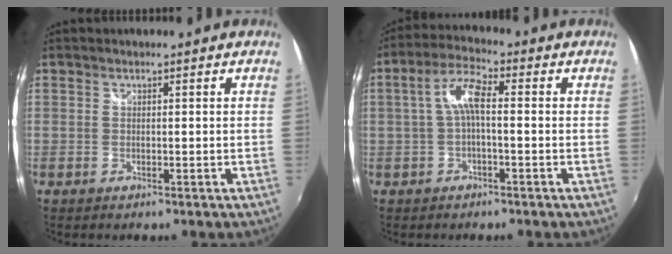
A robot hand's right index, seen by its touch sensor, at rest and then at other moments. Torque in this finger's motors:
{"motor_torque": [0.82, -0.10, 0.45, 0.13]}